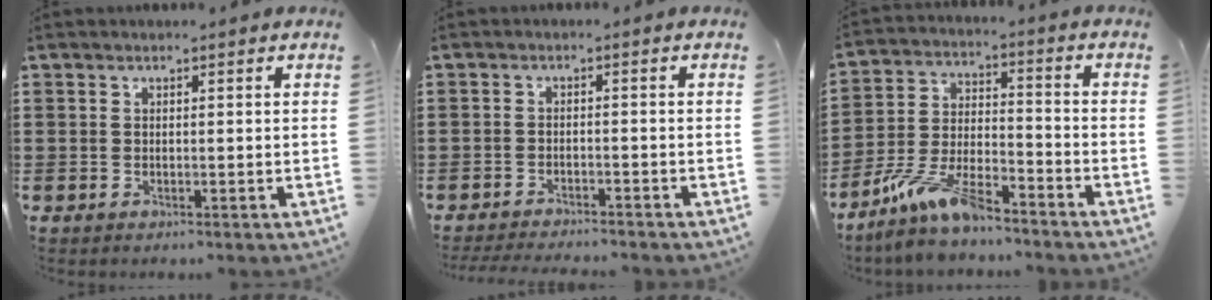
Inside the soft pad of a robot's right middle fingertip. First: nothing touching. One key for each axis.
{"total": 2.5, "fx": -2.4, "fy": 0.1, "fz": 0.2, "tx": -0.007, "ty": 0.000, "tz": -0.050}
{"total": 9.8, "fx": -7.8, "fy": 2.0, "fz": 5.5, "tx": -0.117, "ty": 0.009, "tz": -0.153}